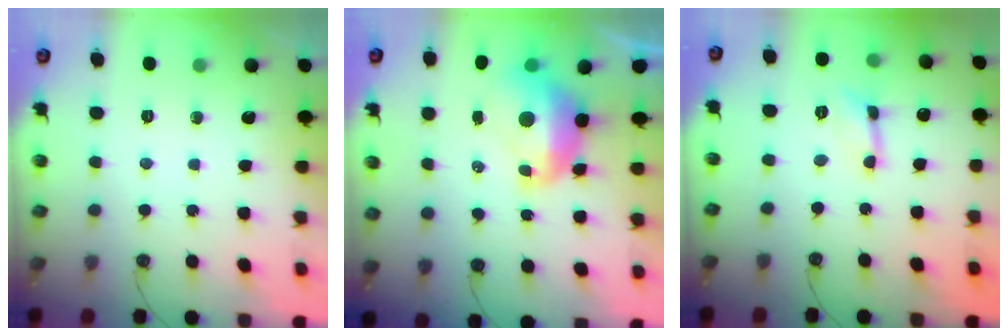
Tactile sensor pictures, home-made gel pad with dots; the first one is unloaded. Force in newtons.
{"total": 2.5, "press": 2.4, "slide": 0.8}
{"total": 0.0}